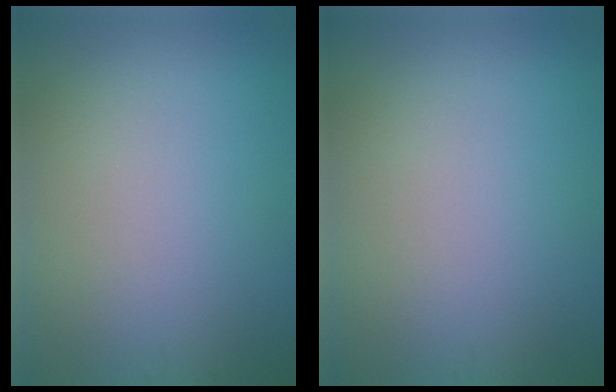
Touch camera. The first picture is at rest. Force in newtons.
{"total": 0.0}